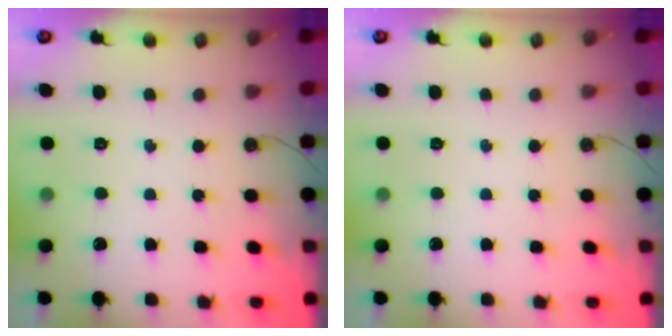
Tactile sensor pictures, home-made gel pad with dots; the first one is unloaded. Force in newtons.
{"total": 0.0}